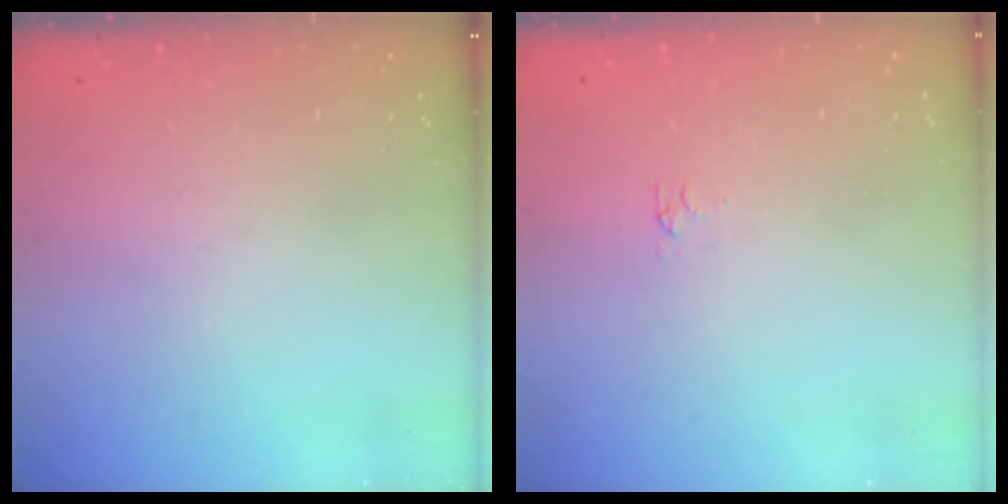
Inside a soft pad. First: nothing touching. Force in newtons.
{"total": 2.9, "press": 2.9, "slide": 0.5}